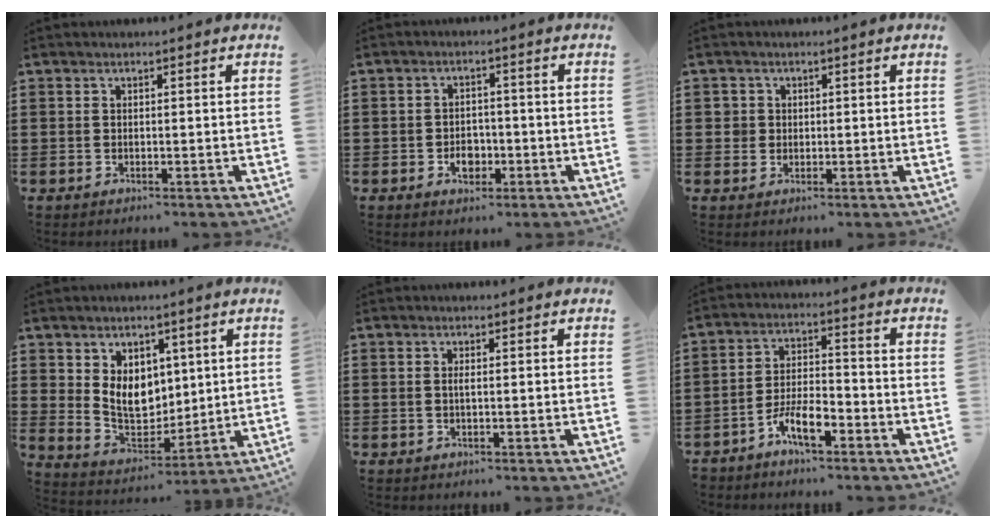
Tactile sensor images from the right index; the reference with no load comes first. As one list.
[{"total": 3.3, "force": [-1.3, 2.3, 2.0], "torque": [-0.031, -0.002, -0.026]}, {"total": 2.0, "force": [0.3, 2.0, 0.3], "torque": [-0.015, 0.010, 0.003]}, {"total": 7.8, "force": [2.4, 6.0, 4.4], "torque": [-0.087, -0.002, 0.042]}, {"total": 0.8, "force": [-0.1, 0.1, 0.8], "torque": [-0.016, -0.002, -0.001]}, {"total": 5.8, "force": [-3.9, 1.9, 3.8], "torque": [-0.084, 0.008, -0.078]}]